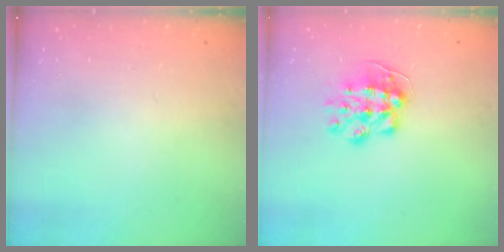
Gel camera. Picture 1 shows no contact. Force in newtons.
{"total": 10.5, "press": 10.5, "slide": 0.5}